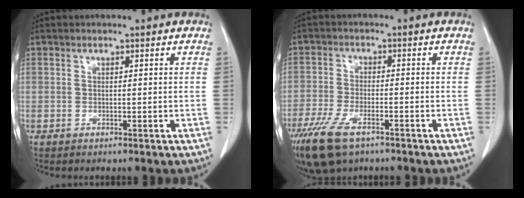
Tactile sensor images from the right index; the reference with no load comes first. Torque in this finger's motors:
{"motor_torque": [1.35, -0.77, 0.46, 0.17]}